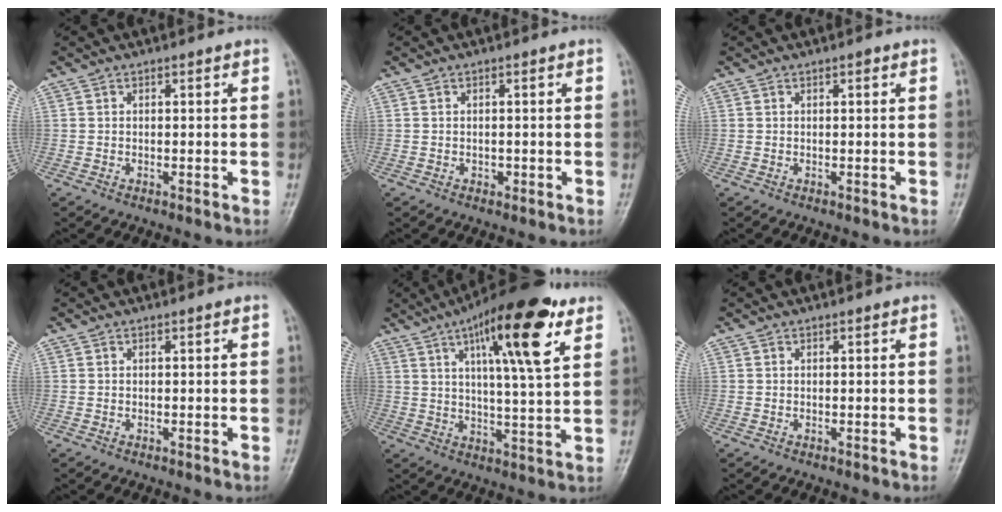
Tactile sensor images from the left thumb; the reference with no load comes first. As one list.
[{"total": 0.8, "force": [-0.1, 0.7, 0.4], "torque": [-0.001, 0.002, -0.002]}, {"total": 0.7, "force": [0.4, 0.3, 0.6], "torque": [-0.007, 0.000, 0.003]}, {"total": 0.0}, {"total": 19.1, "force": [9.8, 4.0, 16.0], "torque": [-0.232, -0.035, 0.151]}, {"total": 0.0}]